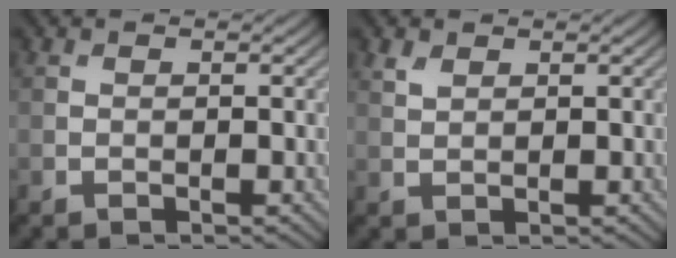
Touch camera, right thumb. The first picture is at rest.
{"total": 1.4, "force": [1.0, 0.7, 0.7], "torque": [-0.021, 0.000, 0.024]}